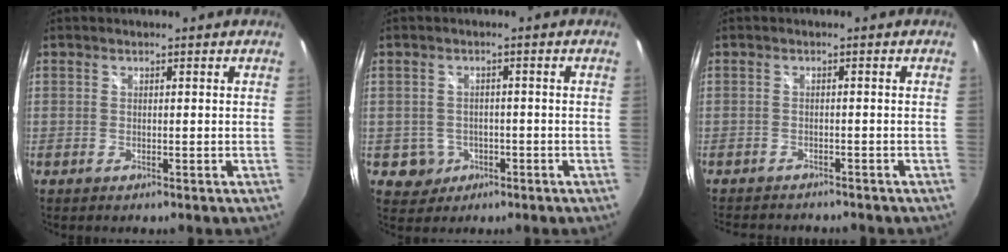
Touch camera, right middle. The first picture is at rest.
{"total": 4.2, "force": [-1.4, 3.9, 0.7], "torque": [-0.025, 0.006, -0.013]}
{"total": 6.3, "force": [-5.8, 1.6, 1.8], "torque": [-0.046, -0.014, -0.086]}